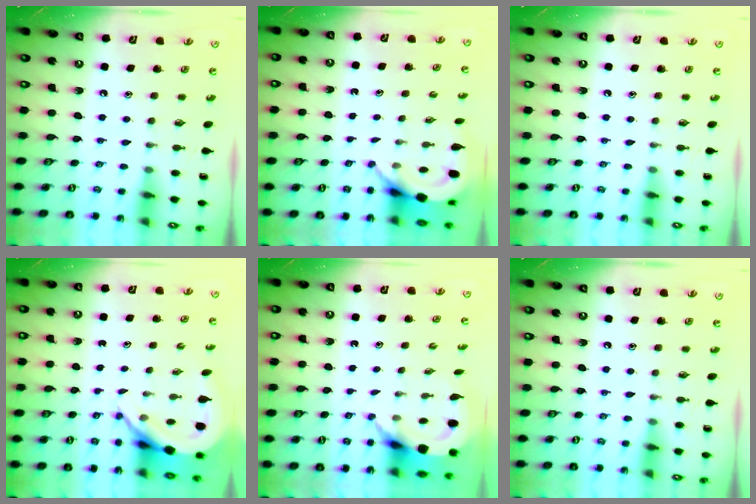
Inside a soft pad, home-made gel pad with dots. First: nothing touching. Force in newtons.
{"total": 4.4, "press": 4.4, "slide": 0.5}
{"total": 0.0}
{"total": 7.5, "press": 7.4, "slide": 0.9}
{"total": 4.8, "press": 4.8, "slide": 0.5}
{"total": 0.0}